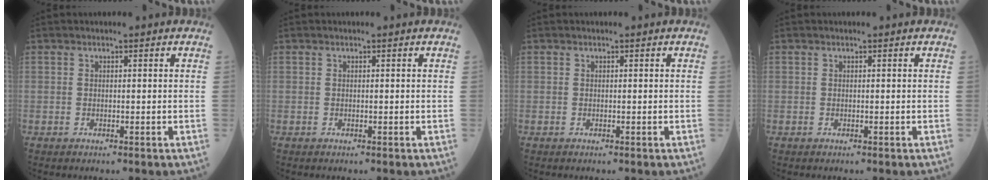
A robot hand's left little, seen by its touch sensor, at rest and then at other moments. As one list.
[{"total": 0.0}, {"total": 0.0}, {"total": 0.0}]